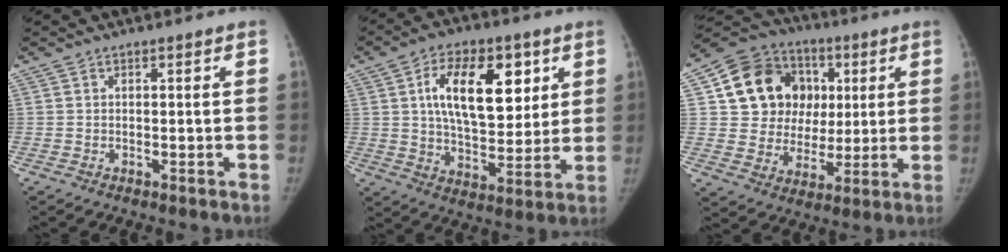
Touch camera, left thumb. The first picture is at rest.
{"total": 17.2, "force": [5.5, 9.6, 13.3], "torque": [-0.171, -0.019, 0.096]}
{"total": 18.7, "force": [4.4, 16.0, 8.5], "torque": [-0.106, 0.023, 0.086]}